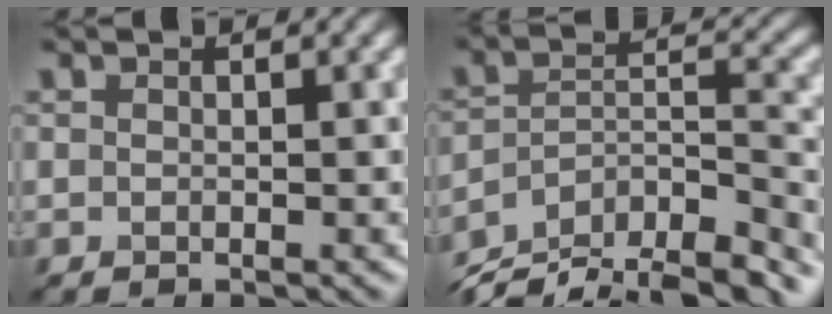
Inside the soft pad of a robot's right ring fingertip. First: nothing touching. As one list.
[{"total": 12.5, "force": [-10.6, 4.3, 5.0], "torque": [-0.088, 0.012, -0.154]}]